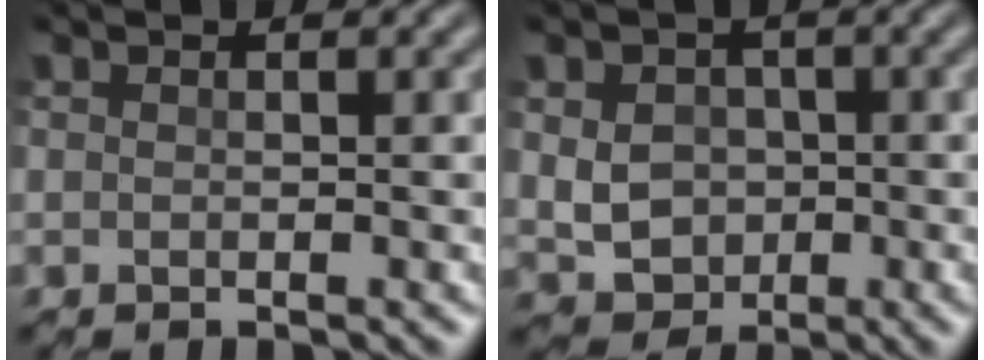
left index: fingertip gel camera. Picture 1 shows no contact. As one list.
[{"total": 5.4, "force": [-0.4, 4.5, 2.9], "torque": [-0.048, 0.000, -0.016]}]